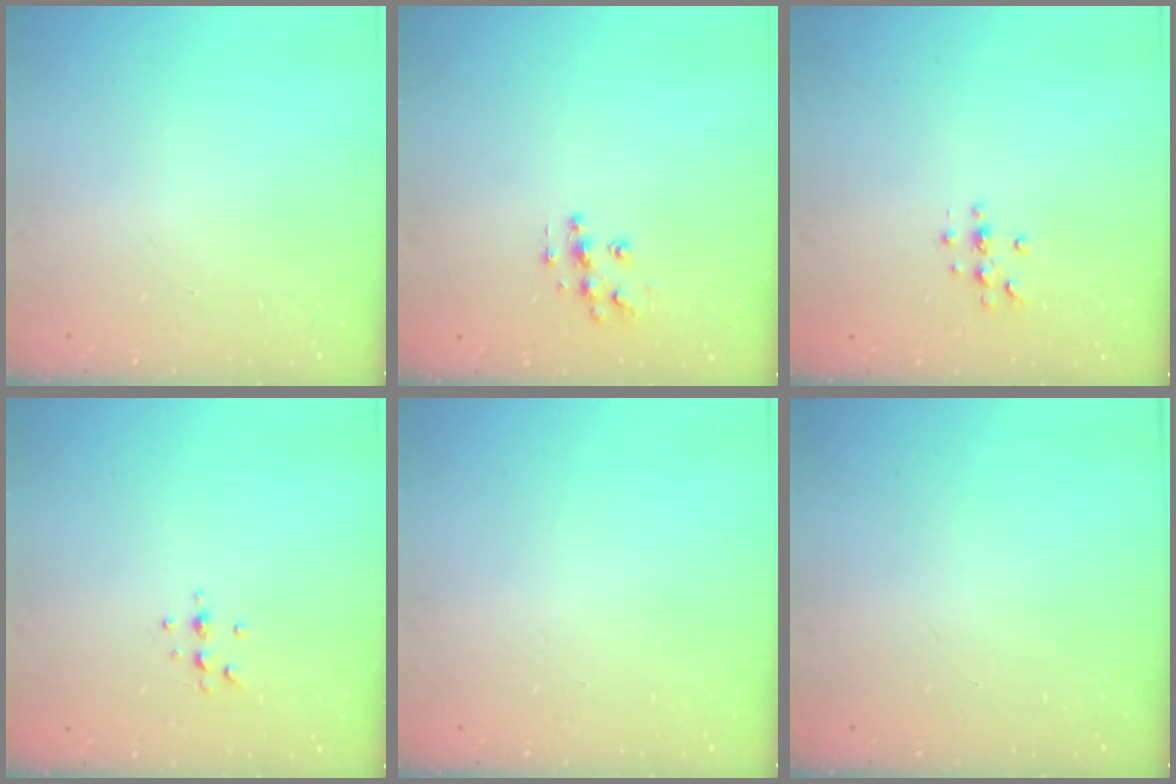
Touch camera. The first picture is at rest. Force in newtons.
{"total": 8.6, "press": 8.6, "slide": 0.3}
{"total": 4.2, "press": 4.2, "slide": 0.5}
{"total": 5.0, "press": 4.9, "slide": 0.9}
{"total": 0.0}
{"total": 0.0}